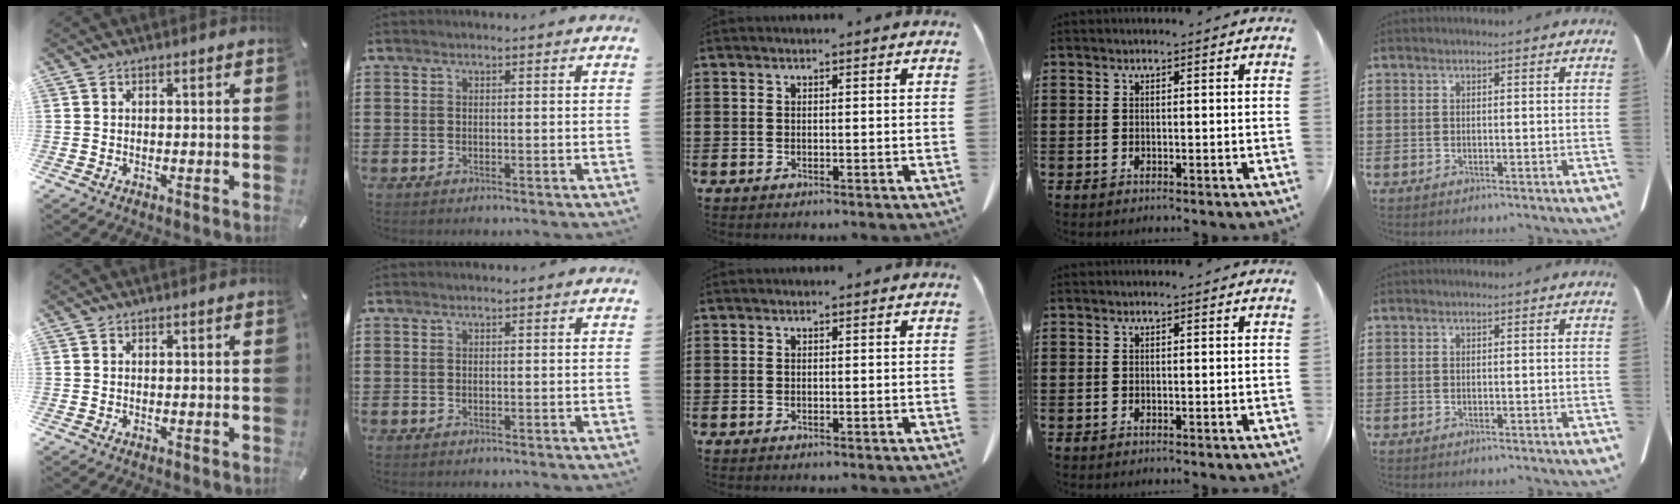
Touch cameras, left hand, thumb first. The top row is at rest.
{}